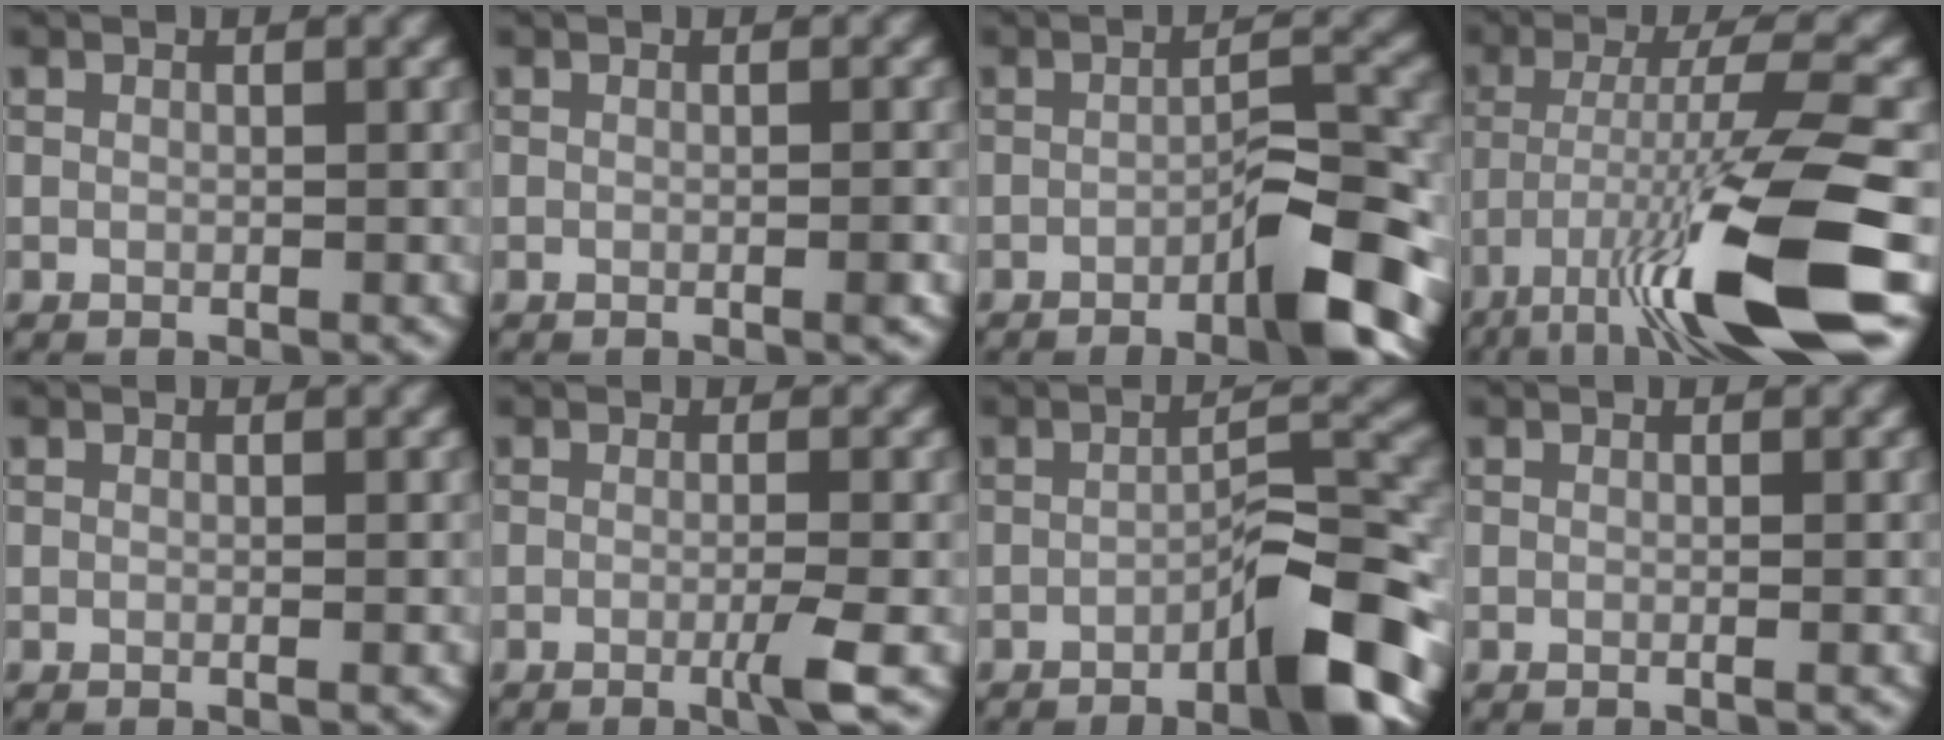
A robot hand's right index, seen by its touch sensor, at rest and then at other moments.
{"total": 0.8, "force": [-0.3, 0.0, 0.7], "torque": [-0.009, 0.003, -0.006]}
{"total": 6.7, "force": [-3.3, 1.2, 5.7], "torque": [-0.081, 0.014, -0.051]}
{"total": 13.1, "force": [-6.4, 2.1, 11.3], "torque": [-0.200, -0.004, -0.105]}
{"total": 0.0}
{"total": 2.2, "force": [-0.7, 0.2, 2.0], "torque": [-0.032, -0.003, -0.018]}
{"total": 7.6, "force": [-3.9, 1.4, 6.3], "torque": [-0.084, 0.020, -0.063]}
{"total": 0.5, "force": [-0.1, 0.1, 0.5], "torque": [-0.006, -0.001, -0.003]}